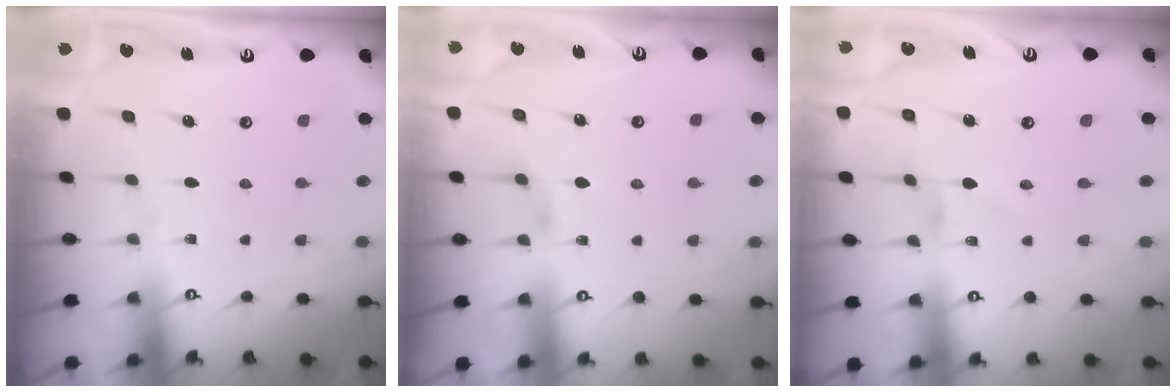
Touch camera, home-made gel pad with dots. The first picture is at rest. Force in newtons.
{"total": 2.5, "press": 2.5, "slide": 0.4}
{"total": 0.0}